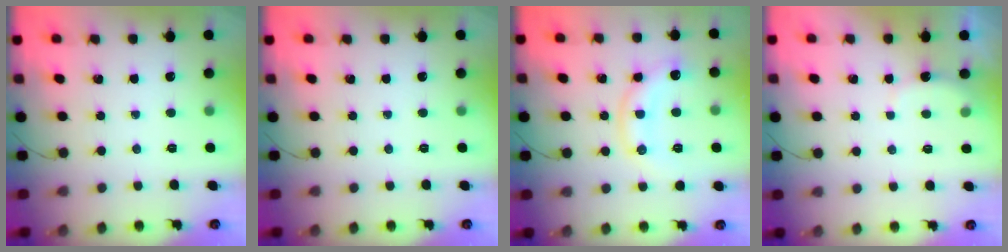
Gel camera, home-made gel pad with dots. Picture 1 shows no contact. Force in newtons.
{"total": 0.0}
{"total": 9.9, "press": 9.9, "slide": 0.3}
{"total": 3.0, "press": 2.9, "slide": 0.8}